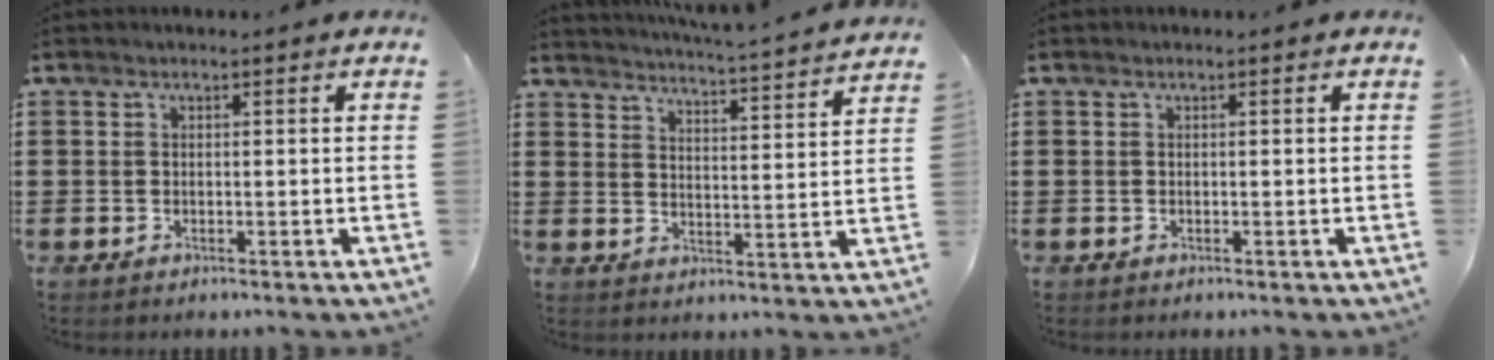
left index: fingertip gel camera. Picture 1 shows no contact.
{"total": 3.7, "force": [3.6, -0.7, 0.6], "torque": [-0.026, -0.042, 0.052]}
{"total": 0.0}